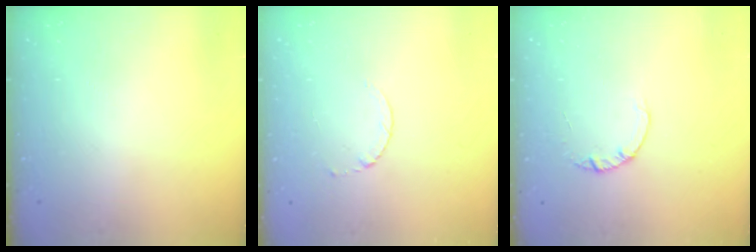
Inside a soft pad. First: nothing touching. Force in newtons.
{"total": 2.6, "press": 2.6, "slide": 0.3}
{"total": 1.4, "press": 1.4, "slide": 0.2}